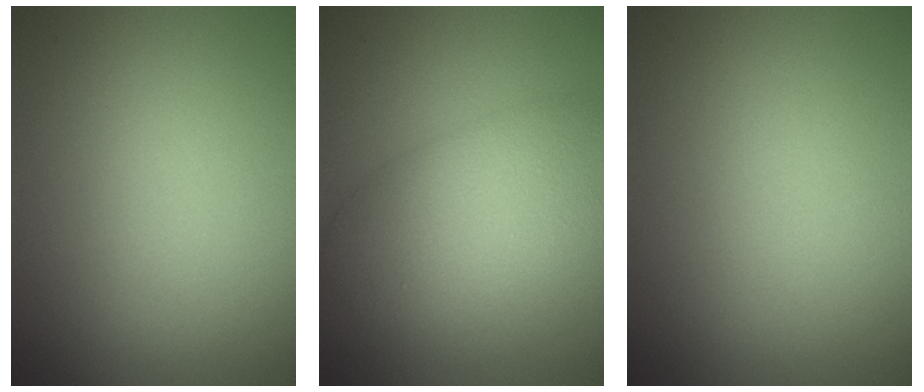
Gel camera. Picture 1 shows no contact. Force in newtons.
{"total": 7.2, "press": 7.2, "slide": 0.2}
{"total": 0.0}